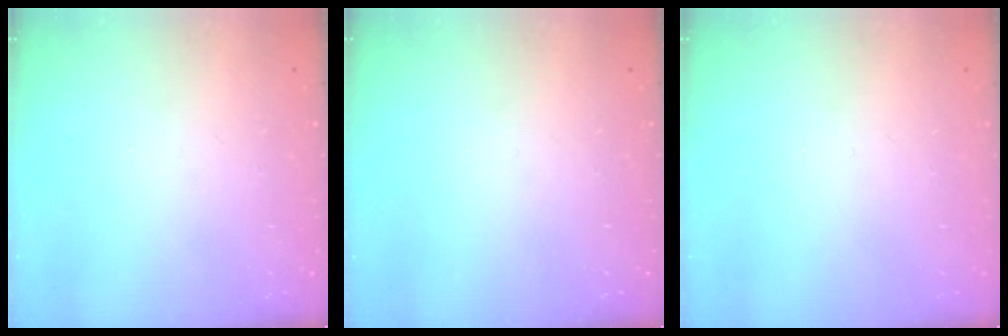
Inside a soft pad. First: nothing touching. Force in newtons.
{"total": 0.0}
{"total": 0.0}